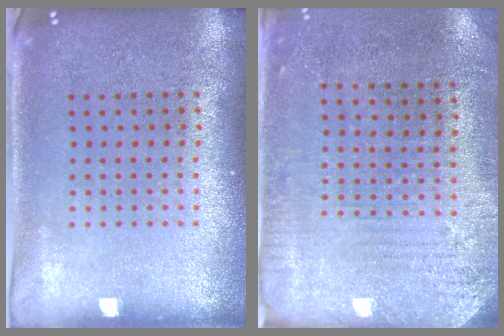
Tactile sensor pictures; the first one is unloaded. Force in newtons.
{"total": 2.9, "press": 2.4, "slide": 1.6}